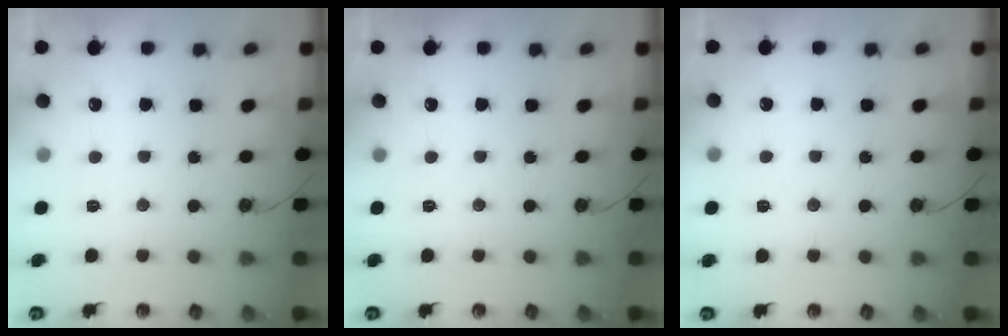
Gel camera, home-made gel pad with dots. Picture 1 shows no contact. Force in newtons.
{"total": 0.0}
{"total": 3.1, "press": 2.9, "slide": 1.1}